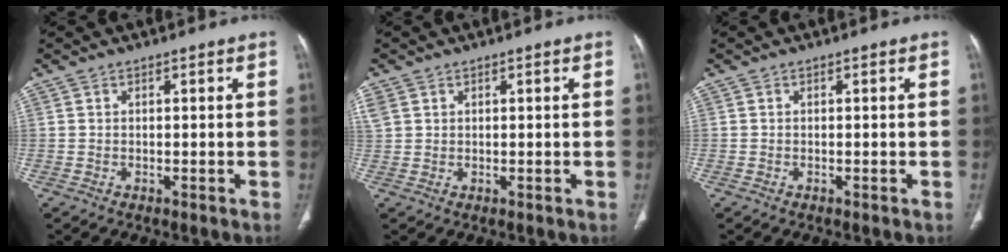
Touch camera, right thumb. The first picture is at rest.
{"total": 3.2, "force": [1.3, 2.6, 1.3], "torque": [-0.040, 0.012, 0.037]}
{"total": 0.0}